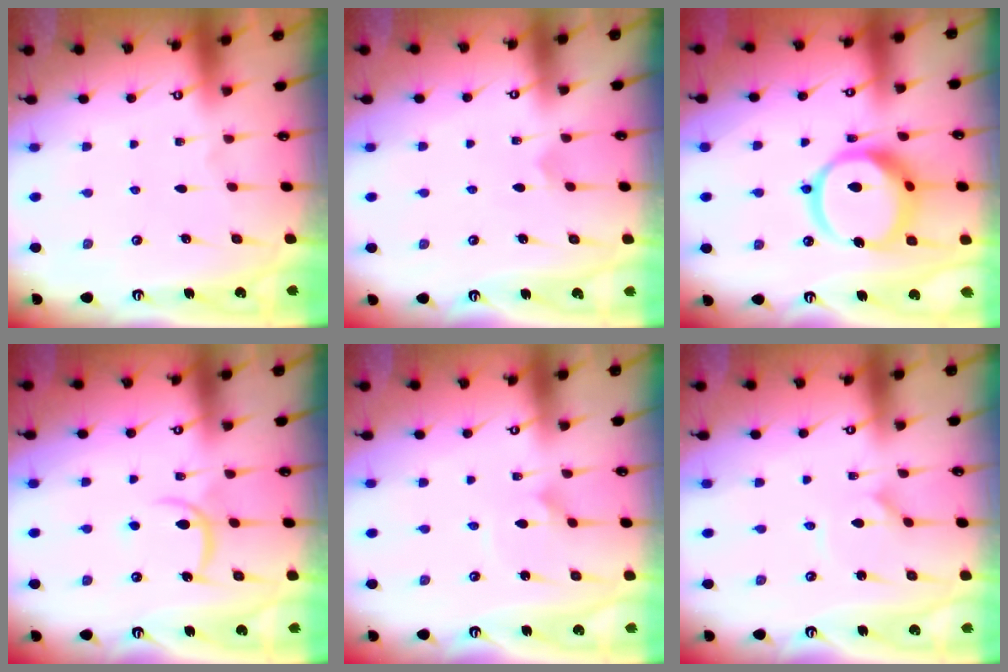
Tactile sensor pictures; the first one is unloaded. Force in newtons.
{"total": 3.3, "press": 3.3, "slide": 0.2}
{"total": 17.2, "press": 17.1, "slide": 2.0}
{"total": 7.5, "press": 7.4, "slide": 0.7}
{"total": 1.5, "press": 1.5, "slide": 0.0}
{"total": 1.0, "press": 1.0, "slide": 0.2}